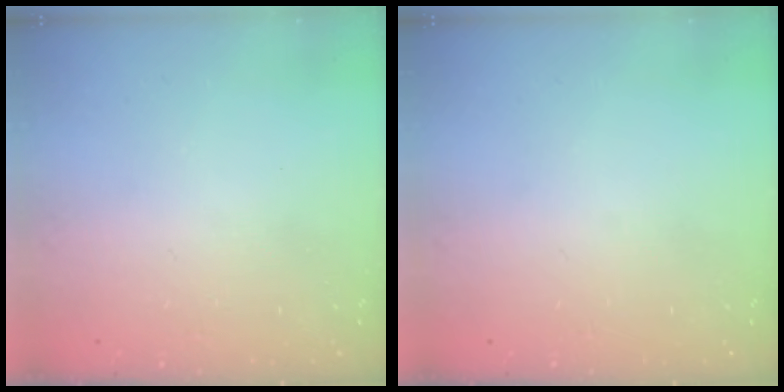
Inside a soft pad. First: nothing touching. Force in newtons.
{"total": 0.0}